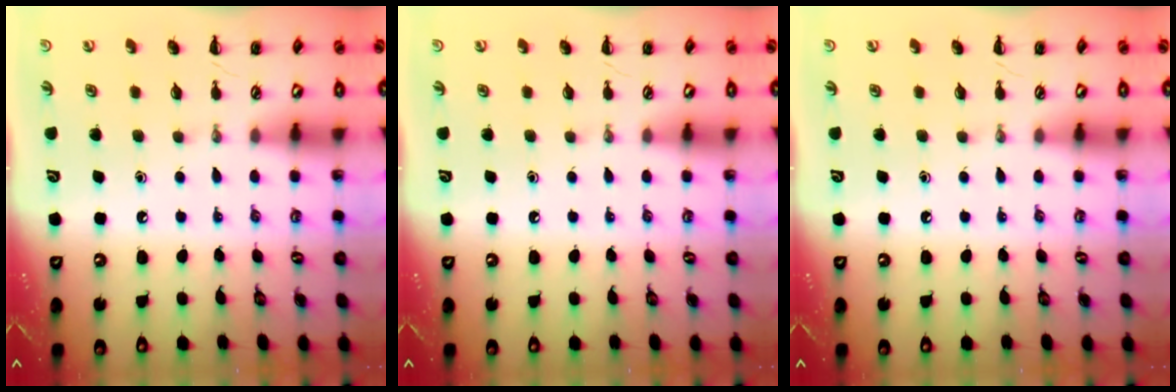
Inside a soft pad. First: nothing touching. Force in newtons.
{"total": 0.0}
{"total": 0.0}